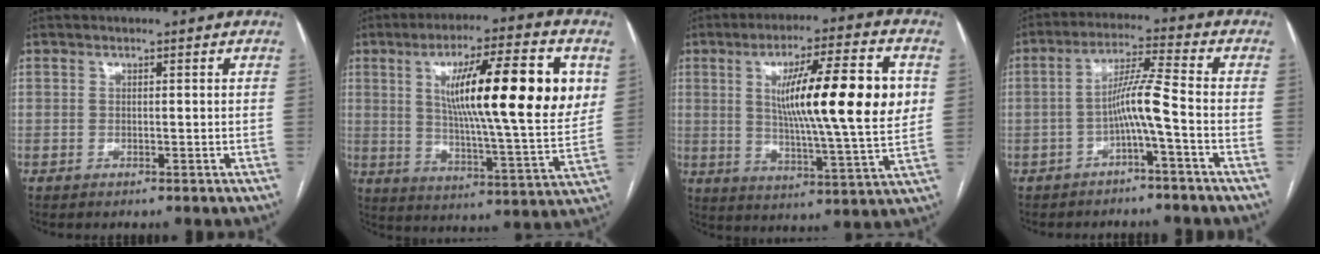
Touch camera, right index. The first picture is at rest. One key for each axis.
{"total": 21.3, "fx": 5.7, "fy": 2.2, "fz": 20.3, "tx": -0.309, "ty": 0.001, "tz": 0.079}
{"total": 19.0, "fx": 3.4, "fy": 1.1, "fz": 18.7, "tx": -0.291, "ty": 0.000, "tz": 0.045}
{"total": 6.3, "fx": -2.2, "fy": -0.7, "fz": 5.8, "tx": -0.106, "ty": 0.019, "tz": -0.041}